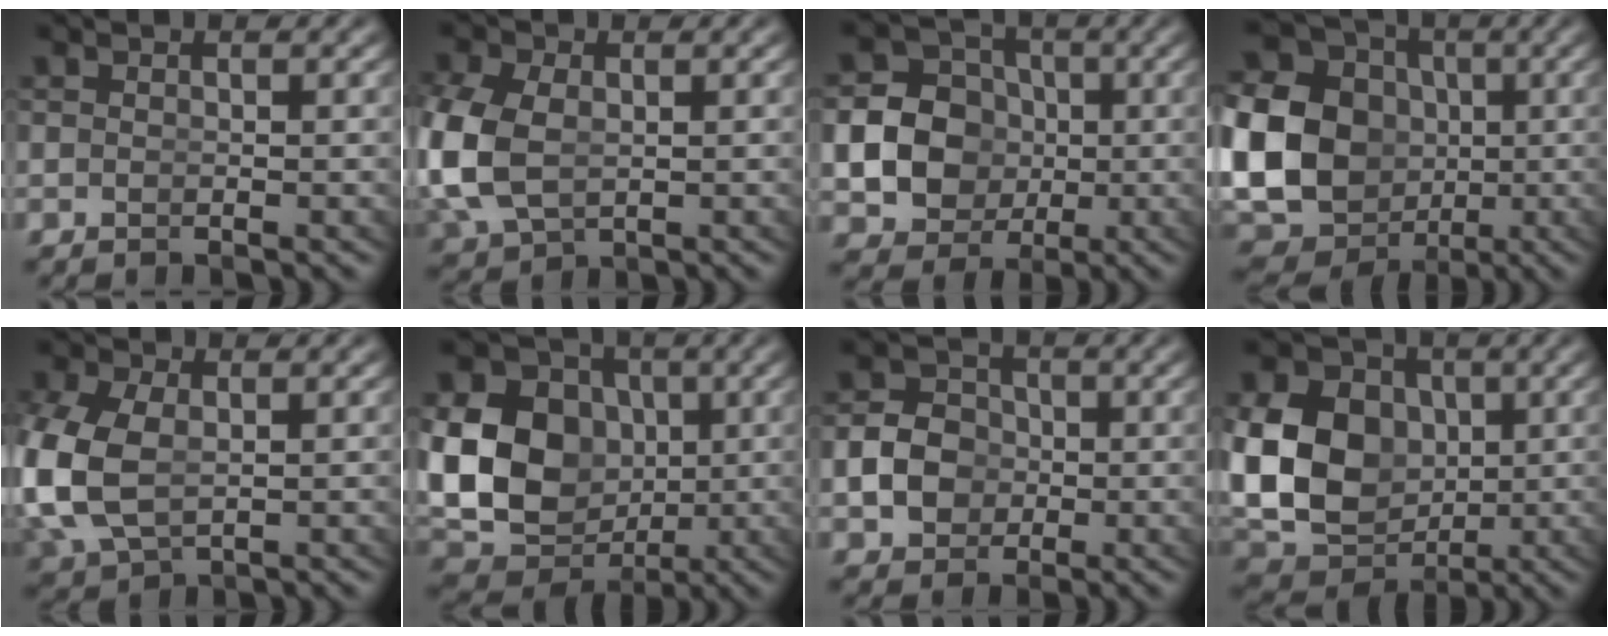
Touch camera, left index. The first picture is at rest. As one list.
[{"total": 6.5, "force": [-0.5, 5.3, 3.8], "torque": [-0.118, -0.029, 0.009]}, {"total": 16.6, "force": [-1.7, 15.6, 5.6], "torque": [-0.159, -0.064, -0.029]}, {"total": 21.2, "force": [-1.4, 18.9, 9.7], "torque": [-0.215, -0.058, -0.029]}, {"total": 7.3, "force": [-0.4, 5.8, 4.4], "torque": [-0.143, -0.031, 0.012]}, {"total": 15.6, "force": [0.2, 12.9, 8.7], "torque": [-0.164, -0.036, 0.007]}, {"total": 5.7, "force": [-1.0, 5.1, 2.3], "torque": [-0.044, -0.012, -0.019]}, {"total": 13.0, "force": [0.2, 10.6, 7.4], "torque": [-0.144, -0.028, 0.007]}]